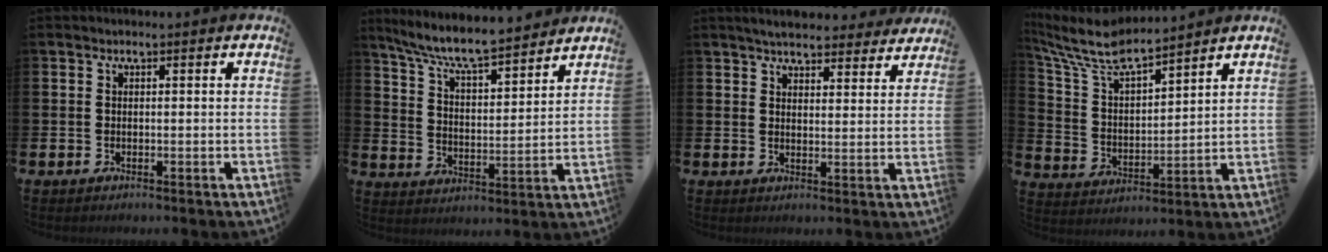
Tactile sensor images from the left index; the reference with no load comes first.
{"total": 8.0, "force": [7.4, 0.6, 2.8], "torque": [-0.087, -0.048, 0.129]}
{"total": 5.0, "force": [4.8, 1.0, 1.0], "torque": [-0.023, -0.025, 0.084]}
{"total": 8.2, "force": [7.6, 1.5, 2.7], "torque": [-0.084, -0.052, 0.131]}